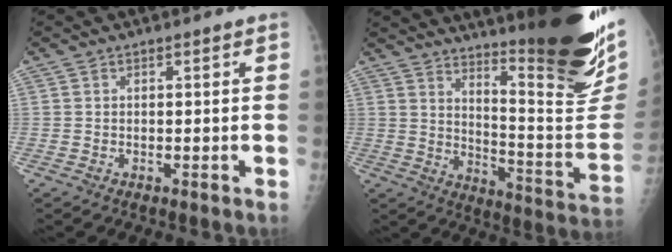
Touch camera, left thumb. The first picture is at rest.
{"total": 27.8, "force": [19.2, 4.8, 19.4], "torque": [-0.254, -0.134, 0.267]}